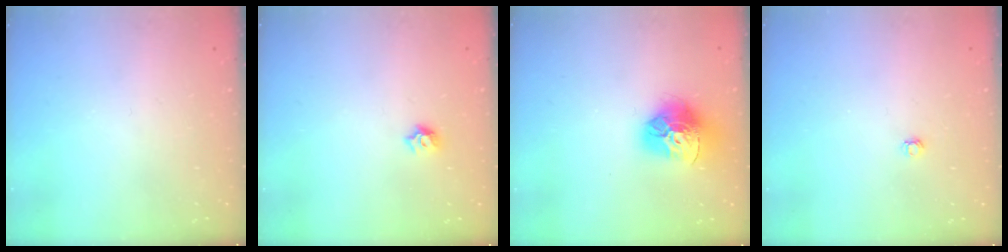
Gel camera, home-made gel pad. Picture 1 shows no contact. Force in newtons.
{"total": 5.7, "press": 5.6, "slide": 0.7}
{"total": 15.9, "press": 15.9, "slide": 1.6}
{"total": 3.0, "press": 3.0, "slide": 0.4}